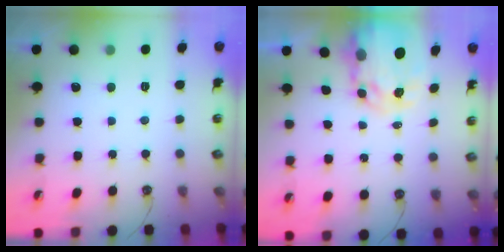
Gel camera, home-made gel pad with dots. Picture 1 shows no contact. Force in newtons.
{"total": 7.0, "press": 7.0, "slide": 0.6}